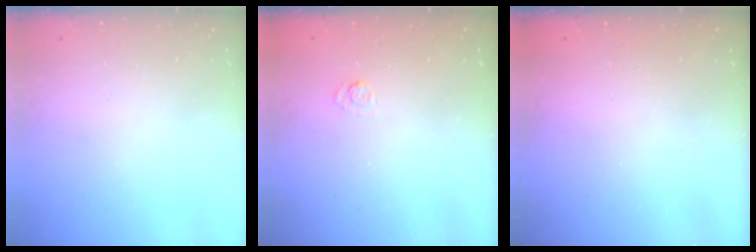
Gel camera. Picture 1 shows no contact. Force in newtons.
{"total": 2.9, "press": 2.5, "slide": 1.5}
{"total": 2.3, "press": 2.2, "slide": 0.8}